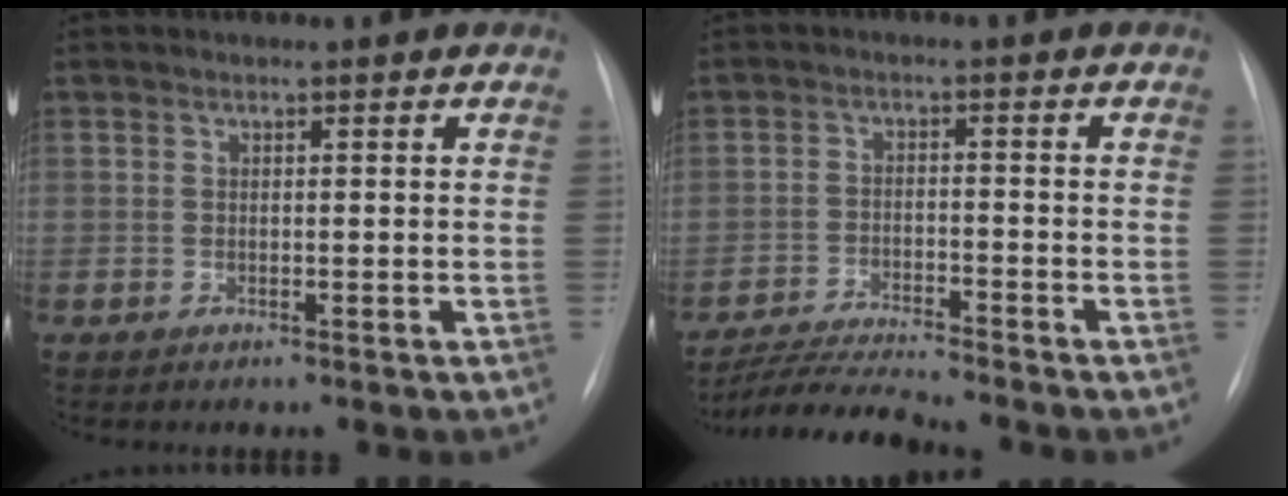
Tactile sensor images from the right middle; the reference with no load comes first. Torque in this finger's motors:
{"motor_torque": [0.36, -0.52, 0.00, 0.01]}